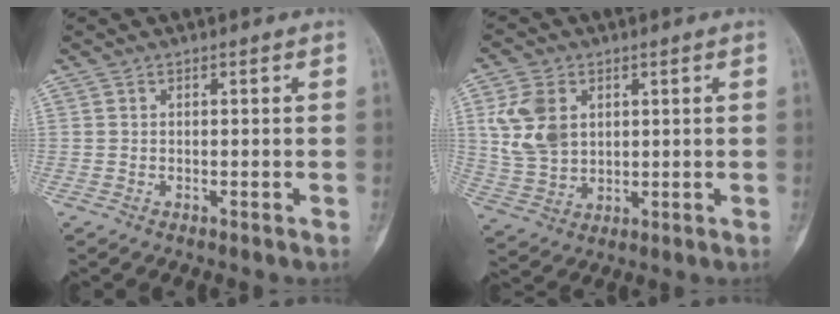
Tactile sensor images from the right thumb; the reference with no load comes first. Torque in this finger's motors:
{"motor_torque": [1.17, 1.68, 1.10, 0.33, 0.38]}